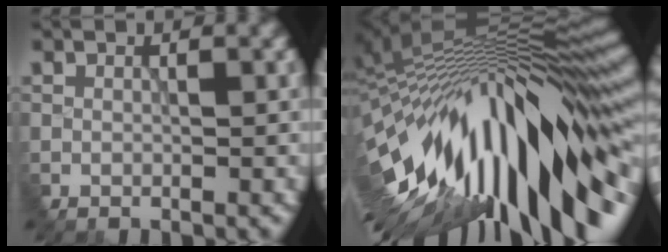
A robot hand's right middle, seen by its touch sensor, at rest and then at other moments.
{"total": 16.9, "force": [-3.2, 6.2, 15.4], "torque": [-0.241, 0.003, -0.060]}